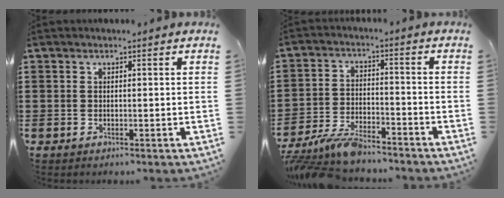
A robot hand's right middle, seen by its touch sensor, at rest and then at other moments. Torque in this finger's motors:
{"motor_torque": [1.15, -0.14, 0.46, 0.09]}